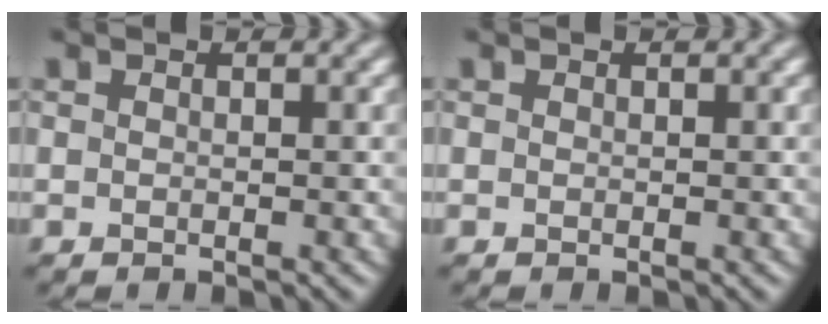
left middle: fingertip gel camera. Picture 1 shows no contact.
{"total": 0.0}